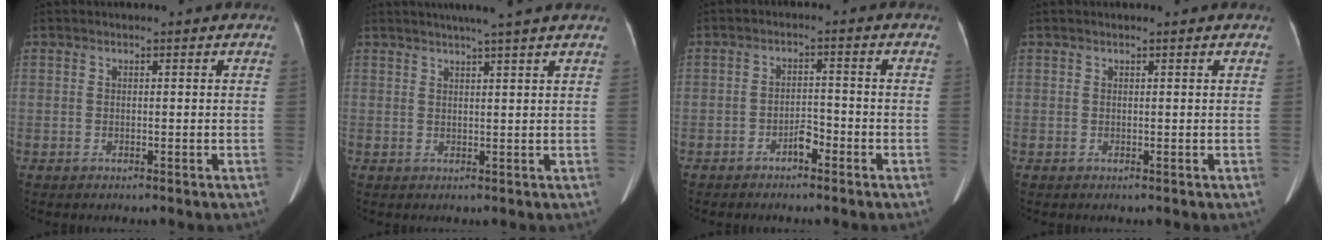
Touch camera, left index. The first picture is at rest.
{"total": 6.1, "force": [4.9, -1.1, 3.5], "torque": [-0.047, 0.016, 0.064]}
{"total": 2.9, "force": [-2.1, 1.1, 1.7], "torque": [-0.028, 0.006, -0.037]}
{"total": 0.0}